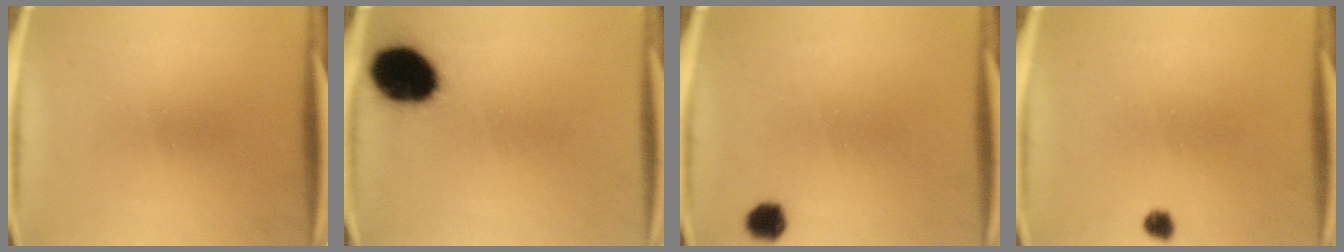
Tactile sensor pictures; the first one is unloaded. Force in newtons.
{"total": 15.2}
{"total": 3.3}
{"total": 1.8}